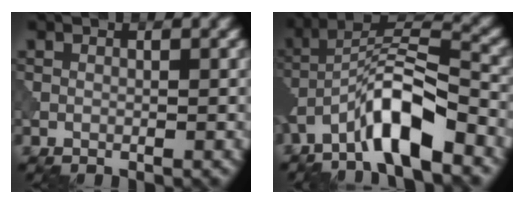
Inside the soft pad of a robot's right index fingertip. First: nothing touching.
{"total": 8.0, "force": [-4.9, 1.9, 6.0], "torque": [-0.106, 0.017, -0.094]}